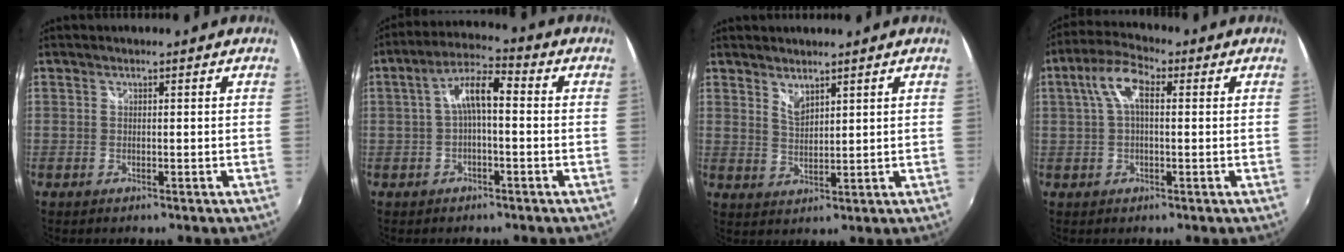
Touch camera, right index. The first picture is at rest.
{"total": 7.2, "force": [0.0, 2.2, 6.8], "torque": [-0.137, 0.022, 0.000]}
{"total": 3.2, "force": [2.6, 0.9, 1.5], "torque": [-0.024, -0.002, 0.047]}
{"total": 6.8, "force": [1.3, 3.0, 6.0], "torque": [-0.122, 0.021, 0.023]}